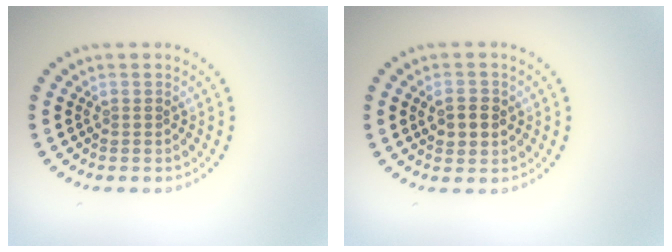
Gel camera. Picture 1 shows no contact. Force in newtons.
{"total": 2.6, "press": 2.6, "slide": 0.4}